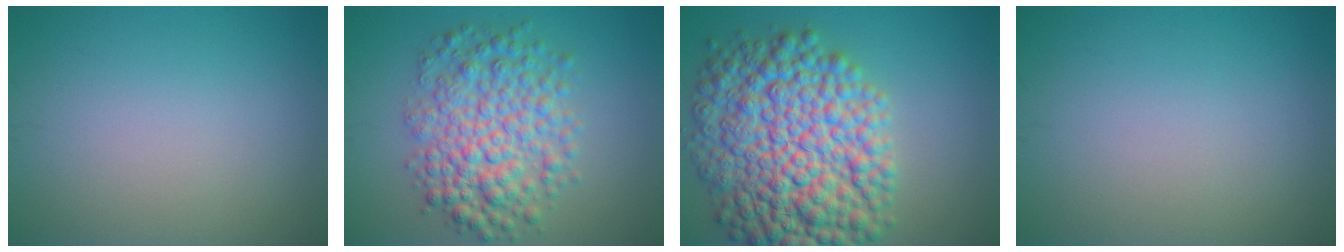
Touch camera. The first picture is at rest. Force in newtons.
{"total": 6.8, "press": 6.8, "slide": 0.1}
{"total": 12.9, "press": 12.9, "slide": 0.1}
{"total": 0.0}